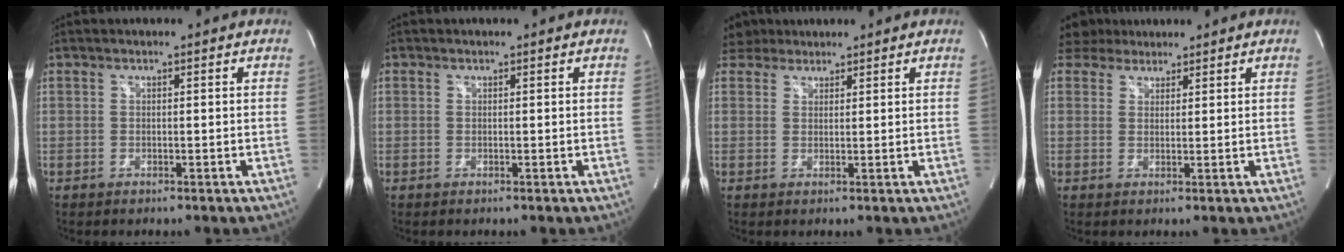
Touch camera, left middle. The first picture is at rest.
{"total": 2.0, "force": [-1.0, -1.6, -0.8], "torque": [0.023, -0.014, -0.019]}
{"total": 3.5, "force": [3.0, 1.8, 0.1], "torque": [-0.007, 0.021, 0.053]}
{"total": 4.5, "force": [3.7, 2.4, 0.8], "torque": [-0.015, 0.023, 0.065]}